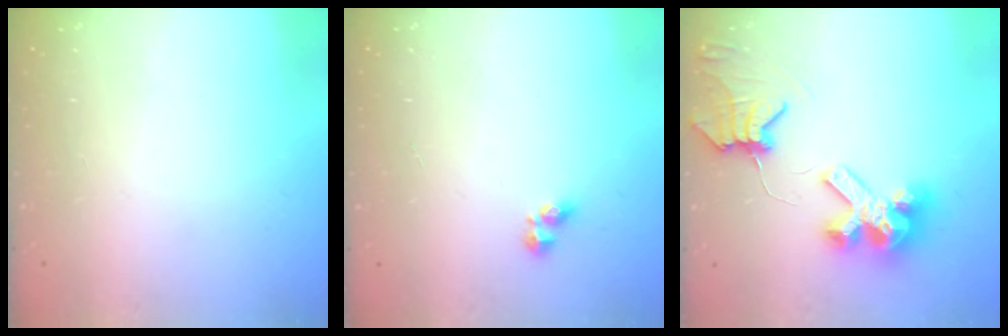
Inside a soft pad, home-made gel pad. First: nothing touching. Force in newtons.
{"total": 2.7, "press": 2.5, "slide": 1.1}
{"total": 9.8, "press": 9.7, "slide": 1.4}